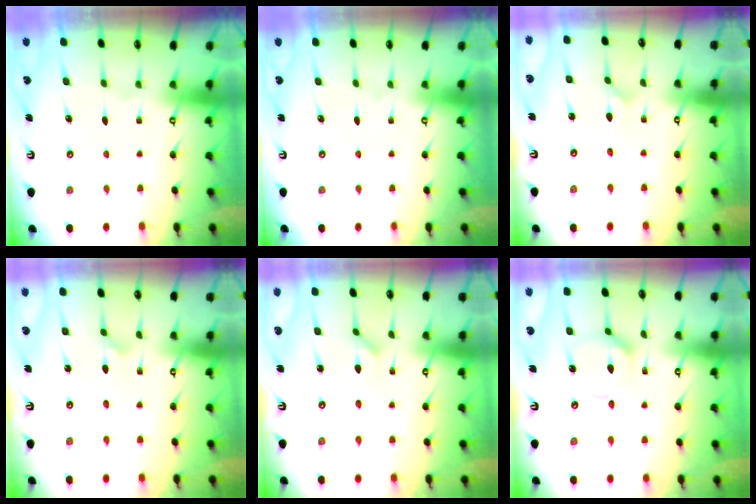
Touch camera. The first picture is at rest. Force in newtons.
{"total": 0.0}
{"total": 0.0}
{"total": 0.0}
{"total": 1.5, "press": 1.5, "slide": 0.3}
{"total": 11.2, "press": 11.2, "slide": 1.1}